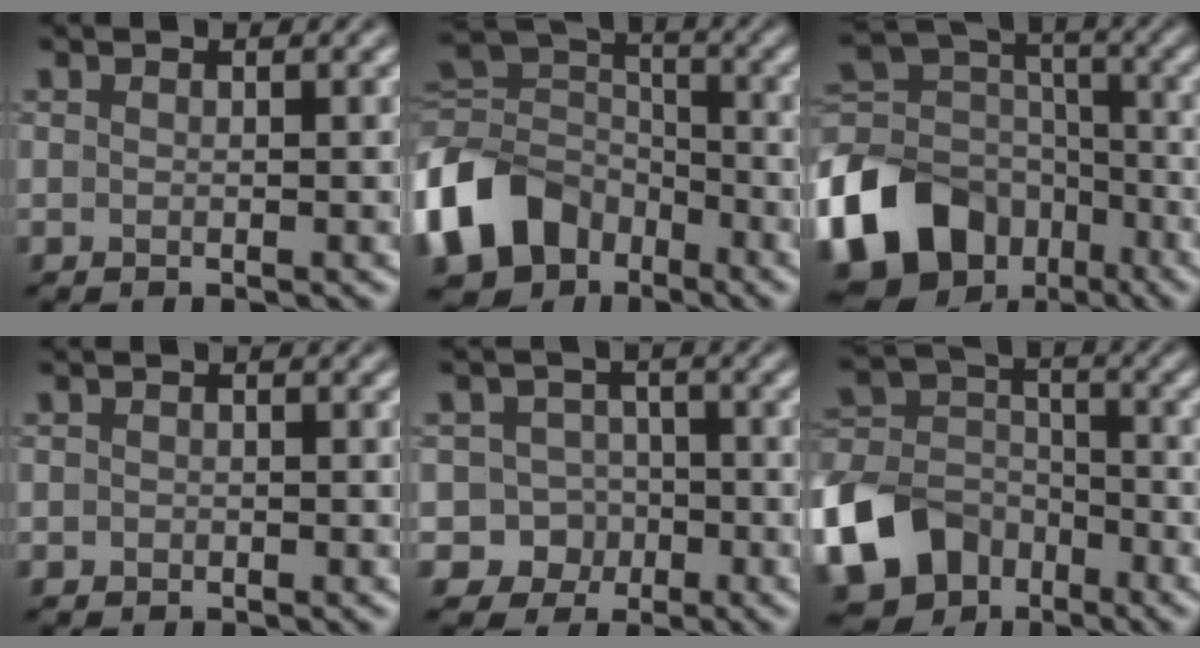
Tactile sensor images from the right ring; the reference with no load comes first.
{"total": 10.4, "force": [-4.4, 7.8, 5.3], "torque": [-0.130, 0.002, -0.101]}
{"total": 16.4, "force": [-8.5, 12.1, 7.1], "torque": [-0.204, -0.008, -0.142]}
{"total": 0.8, "force": [-0.1, 0.7, 0.0], "torque": [0.008, -0.002, -0.008]}
{"total": 8.8, "force": [-3.7, 7.9, 0.8], "torque": [-0.007, -0.005, -0.083]}
{"total": 11.3, "force": [-5.8, 8.5, 4.7], "torque": [-0.121, 0.000, -0.113]}